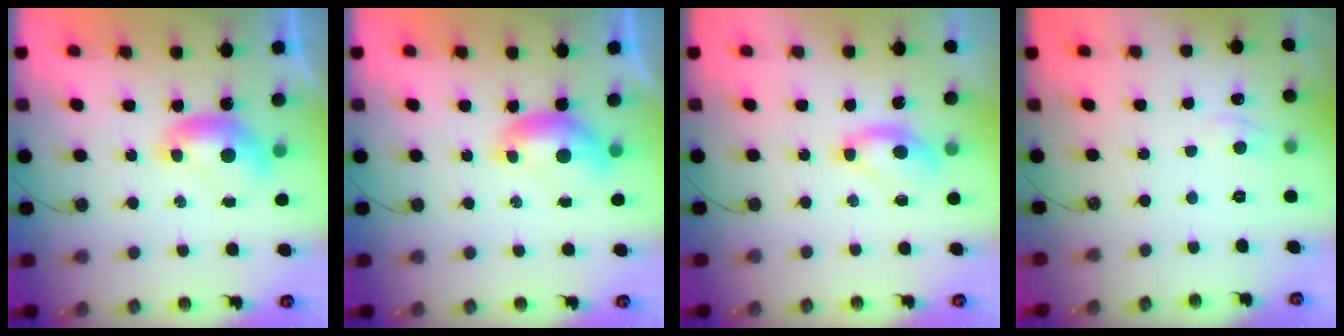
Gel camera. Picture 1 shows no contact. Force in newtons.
{"total": 0.0}
{"total": 2.1, "press": 2.0, "slide": 0.7}
{"total": 1.2, "press": 1.0, "slide": 0.6}